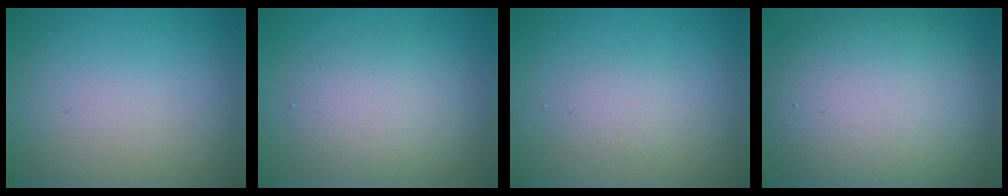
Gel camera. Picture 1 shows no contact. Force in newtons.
{"total": 3.1, "press": 3.1, "slide": 0.3}
{"total": 1.3, "press": 1.3, "slide": 0.1}
{"total": 12.3, "press": 12.3, "slide": 0.7}